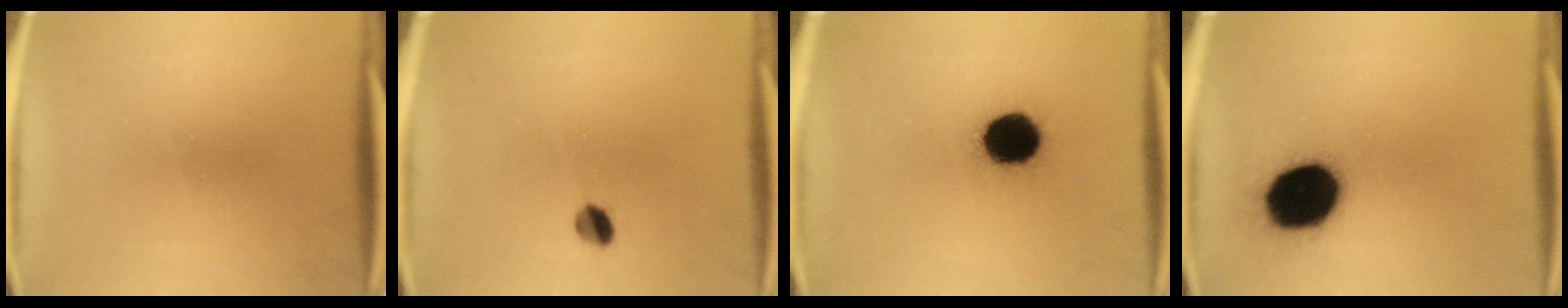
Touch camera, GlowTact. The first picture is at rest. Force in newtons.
{"total": 3.0}
{"total": 14.5}
{"total": 19.7}